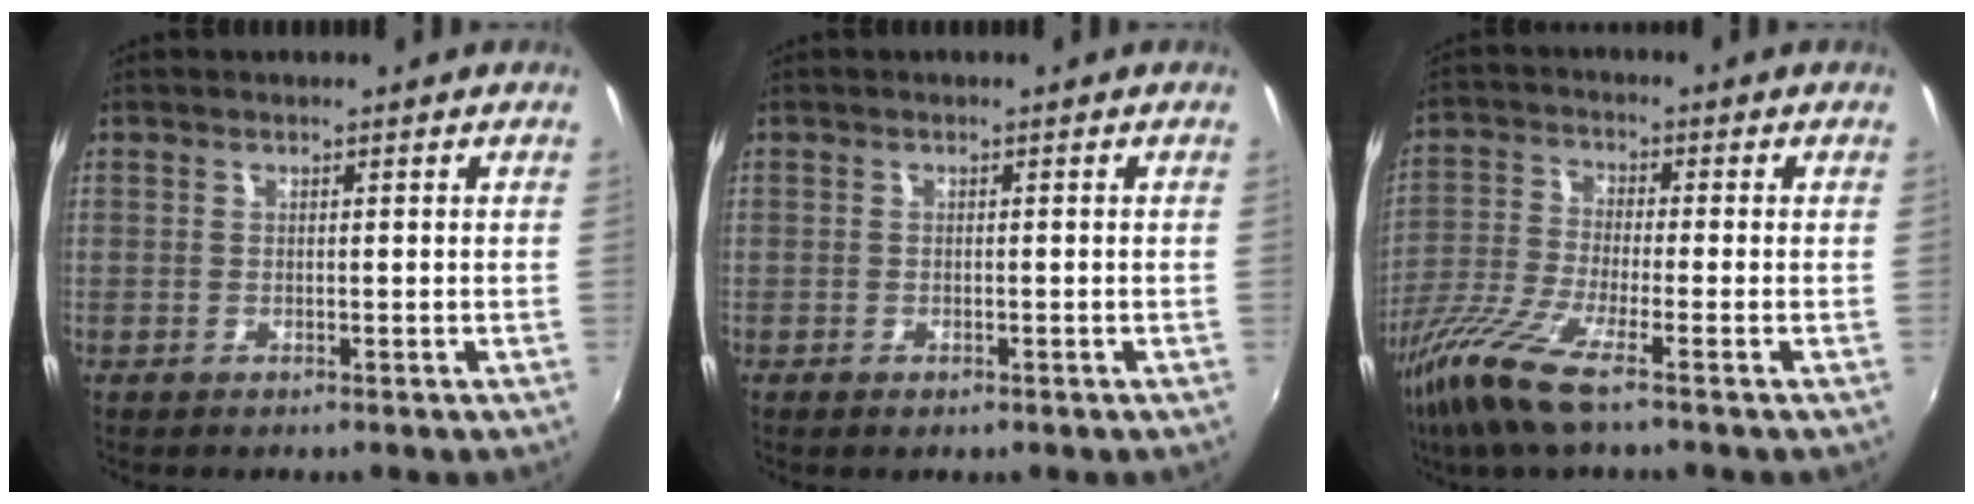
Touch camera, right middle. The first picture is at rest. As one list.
[{"total": 1.1, "force": [-0.7, 0.7, 0.5], "torque": [-0.011, -0.005, -0.011]}, {"total": 9.8, "force": [-6.5, 0.6, 7.2], "torque": [-0.167, -0.020, -0.132]}]